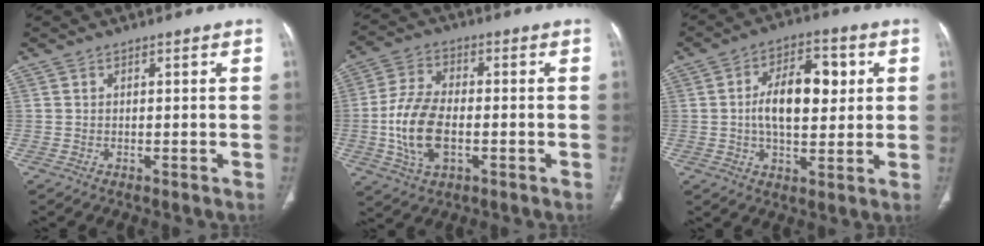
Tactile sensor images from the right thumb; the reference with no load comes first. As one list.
[{"total": 12.3, "force": [-2.2, 7.0, 9.9], "torque": [-0.199, 0.010, -0.039]}, {"total": 13.0, "force": [1.7, 7.1, 10.8], "torque": [-0.149, 0.009, 0.025]}]